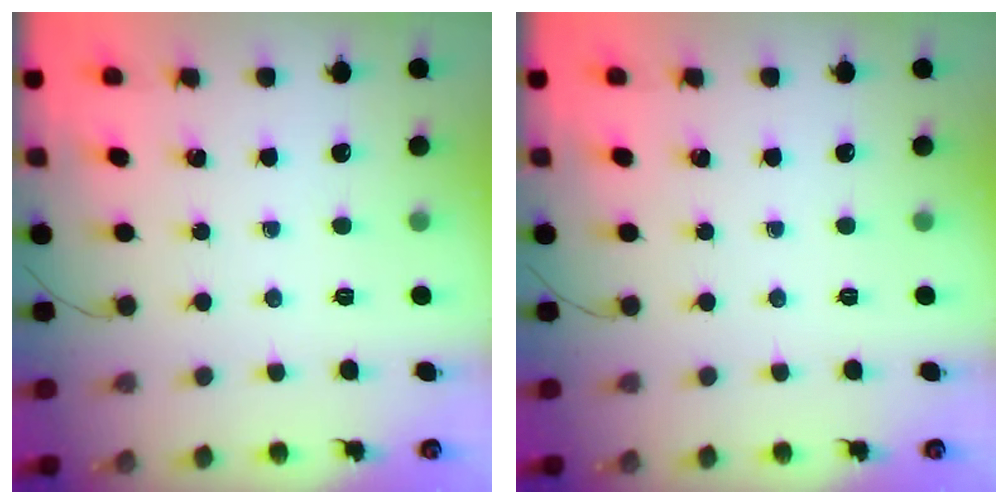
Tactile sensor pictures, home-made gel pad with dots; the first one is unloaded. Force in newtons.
{"total": 0.0}